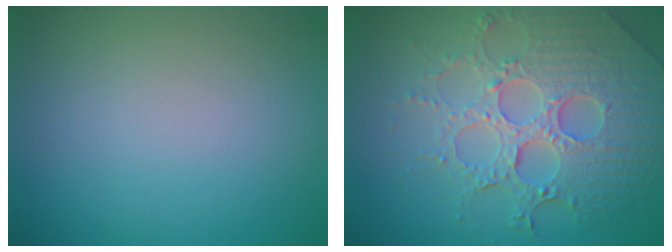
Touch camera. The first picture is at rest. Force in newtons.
{"total": 7.9, "press": 5.8, "slide": 5.4}